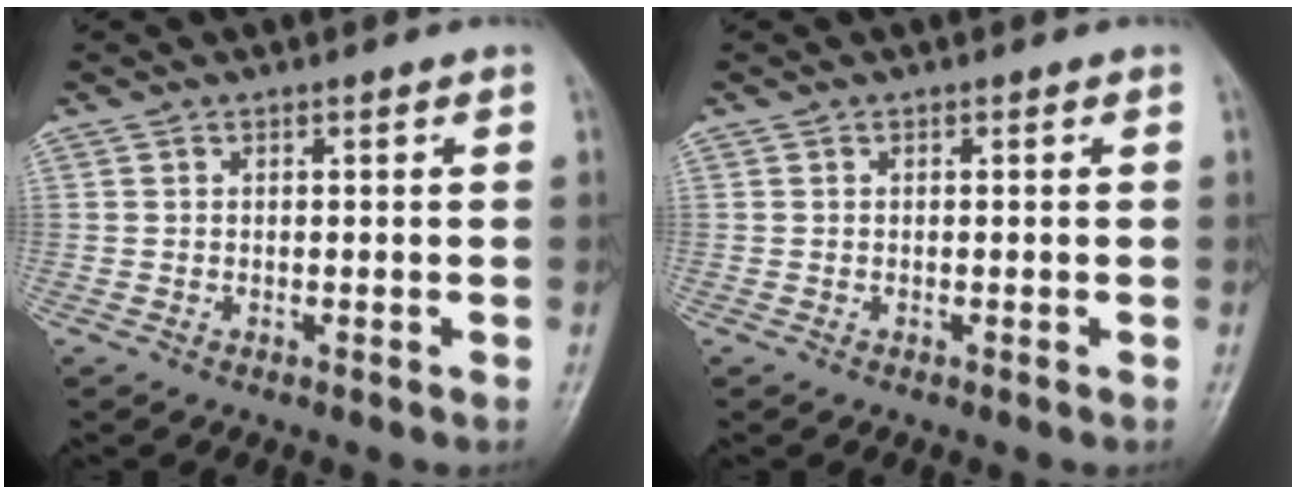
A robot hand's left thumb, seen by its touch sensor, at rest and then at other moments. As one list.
[{"total": 0.0}]